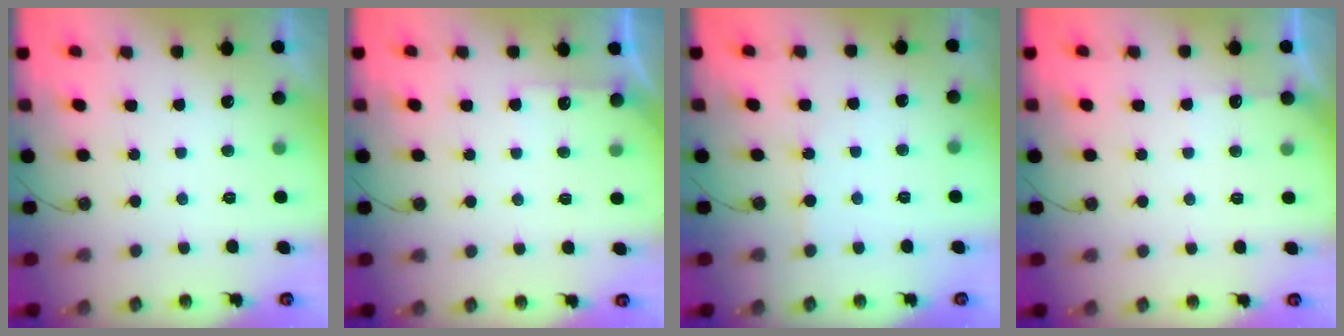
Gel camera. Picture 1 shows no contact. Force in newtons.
{"total": 4.6, "press": 4.5, "slide": 0.6}
{"total": 2.4, "press": 2.4, "slide": 0.3}
{"total": 4.5, "press": 4.5, "slide": 0.5}